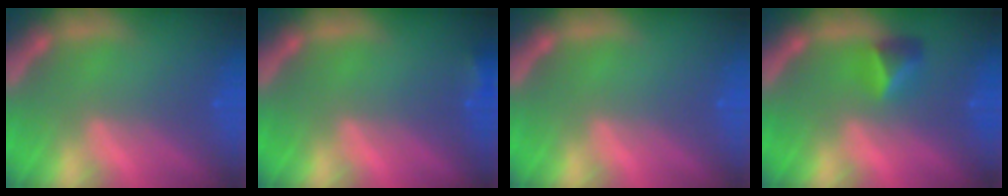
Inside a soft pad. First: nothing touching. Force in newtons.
{"total": 1.4}
{"total": 0.0}
{"total": 2.4}